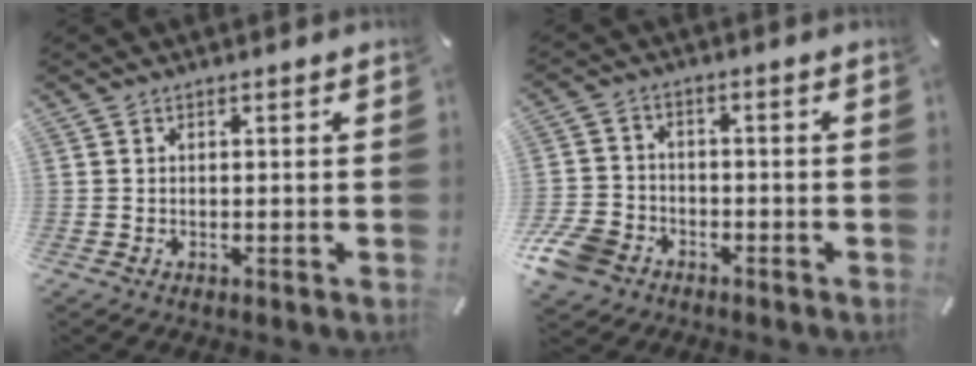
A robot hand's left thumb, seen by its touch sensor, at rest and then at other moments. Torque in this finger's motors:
{"motor_torque": [0.59, 0.84, 0.16, 0.12, 0.16]}